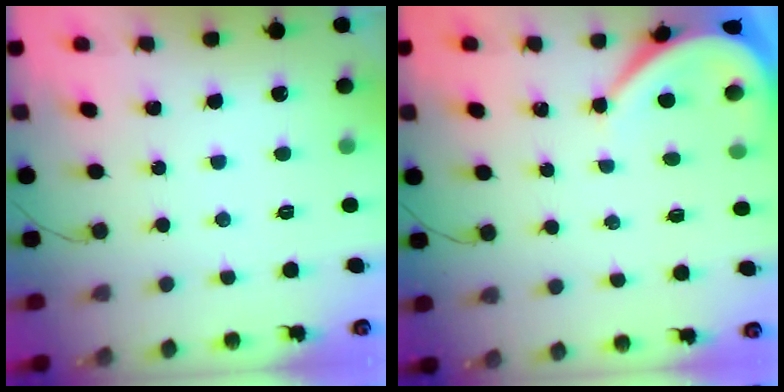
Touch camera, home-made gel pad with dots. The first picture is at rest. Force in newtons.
{"total": 5.1, "press": 5.0, "slide": 0.4}